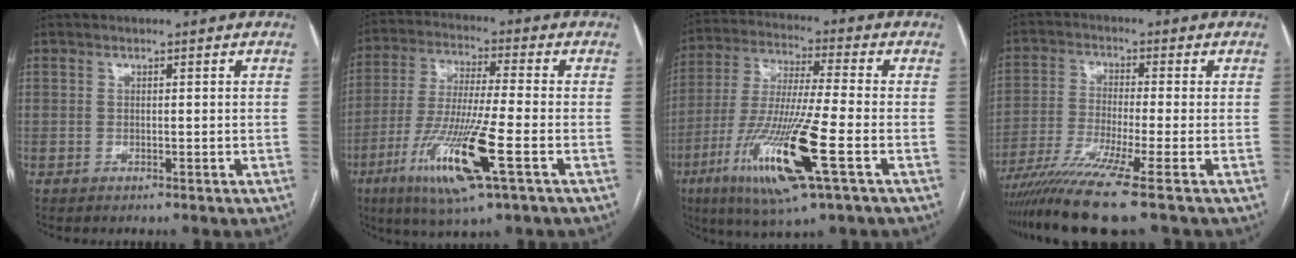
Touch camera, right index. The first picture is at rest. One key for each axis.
{"total": 15.0, "fx": -6.0, "fy": 0.8, "fz": 13.8, "tx": -0.280, "ty": -0.027, "tz": -0.108}
{"total": 17.3, "fx": -6.6, "fy": 0.9, "fz": 15.9, "tx": -0.332, "ty": -0.031, "tz": -0.121}
{"total": 10.9, "fx": -7.7, "fy": -1.9, "fz": 7.4, "tx": -0.134, "ty": -0.032, "tz": -0.134}